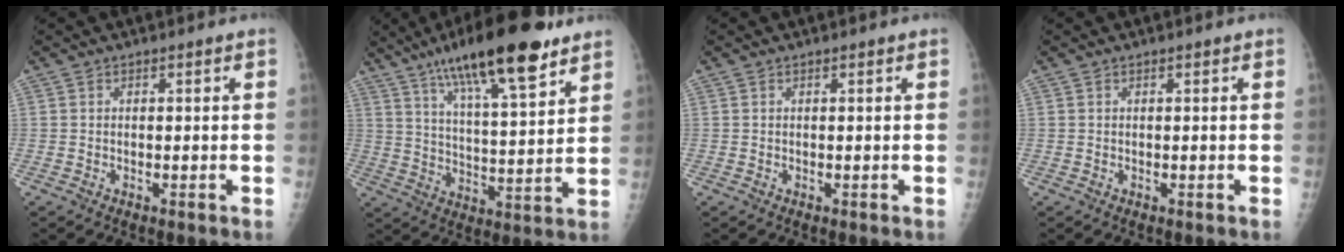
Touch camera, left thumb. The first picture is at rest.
{"total": 19.8, "force": [12.6, 4.8, 14.5], "torque": [-0.218, -0.043, 0.208]}
{"total": 0.0}
{"total": 0.0}